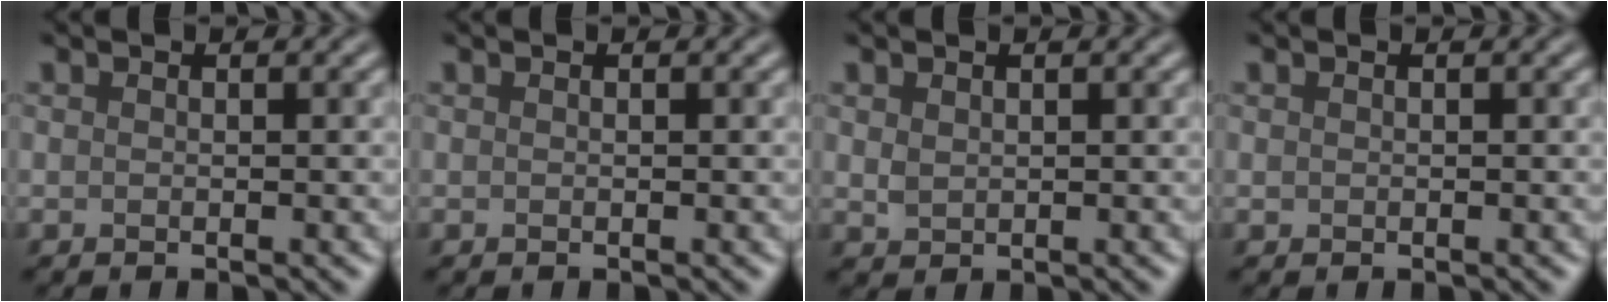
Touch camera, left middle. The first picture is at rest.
{"total": 0.0}
{"total": 0.8, "force": [0.4, 0.6, 0.3], "torque": [-0.011, -0.001, 0.018]}
{"total": 0.0}